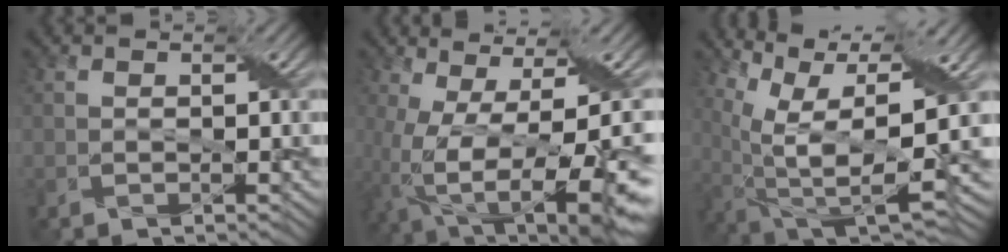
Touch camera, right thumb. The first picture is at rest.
{"total": 17.0, "force": [-4.9, 6.3, 15.1], "torque": [-0.282, -0.046, -0.036]}
{"total": 14.6, "force": [3.9, 5.9, 12.7], "torque": [-0.248, -0.007, 0.085]}